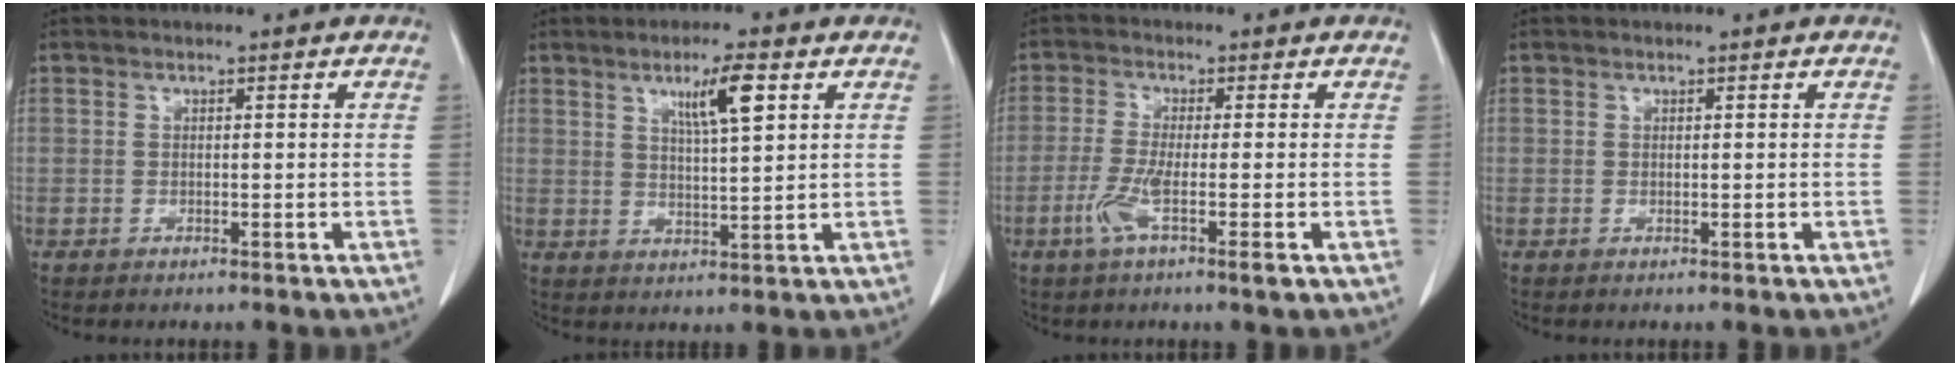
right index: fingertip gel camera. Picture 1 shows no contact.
{"total": 6.2, "force": [2.9, 0.4, 5.5], "torque": [-0.094, -0.001, 0.050]}
{"total": 5.6, "force": [-2.4, 0.0, 5.1], "torque": [-0.106, -0.013, -0.049]}
{"total": 0.0}